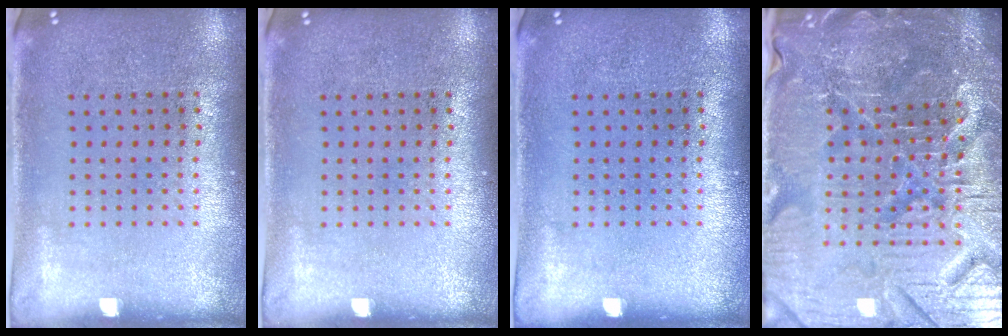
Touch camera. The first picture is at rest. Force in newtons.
{"total": 0.0}
{"total": 0.0}
{"total": 5.8, "press": 5.4, "slide": 2.0}